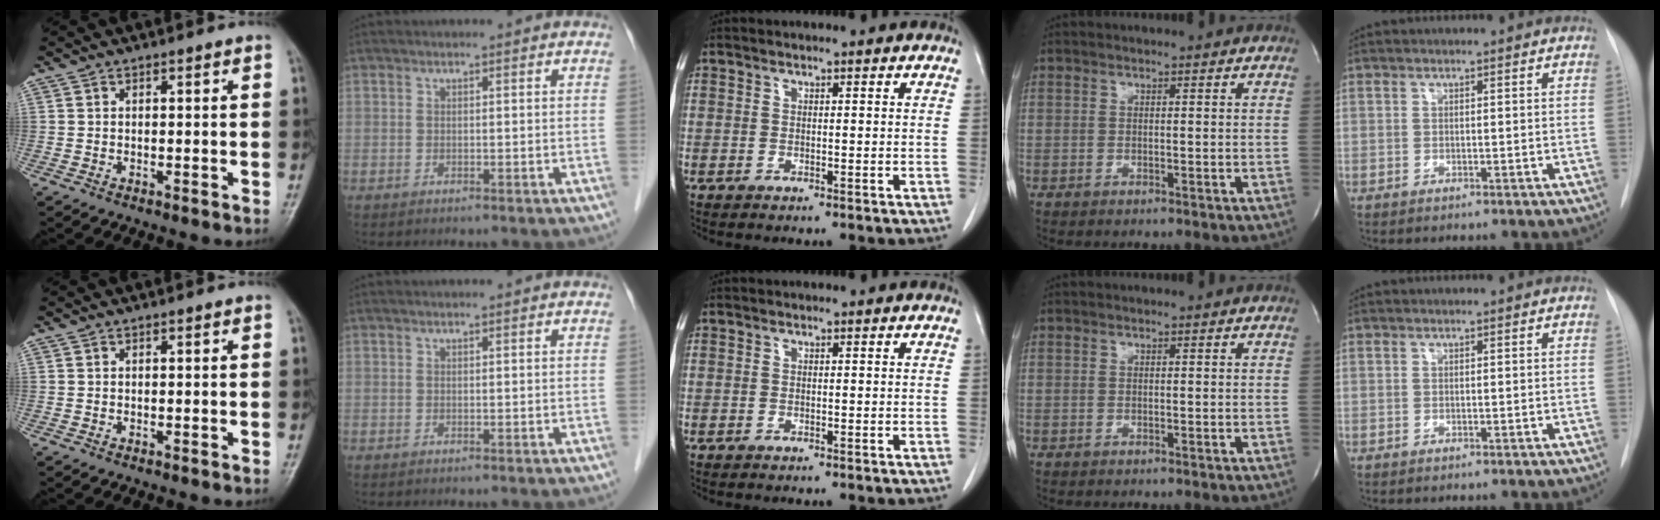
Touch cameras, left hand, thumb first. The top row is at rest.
{}